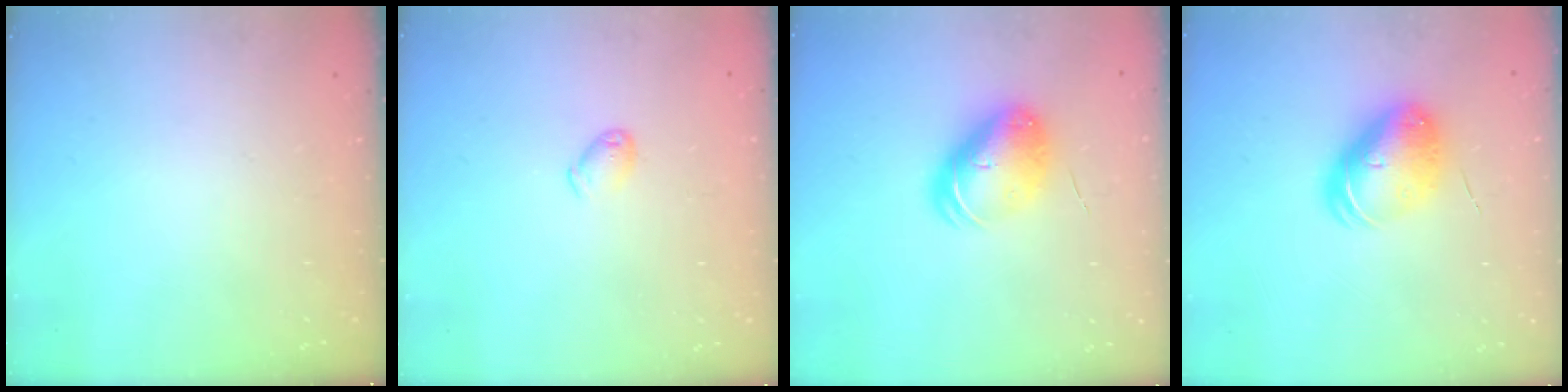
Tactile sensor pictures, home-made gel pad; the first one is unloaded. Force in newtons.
{"total": 4.9, "press": 4.9, "slide": 0.7}
{"total": 8.8, "press": 8.6, "slide": 1.4}
{"total": 9.3, "press": 9.1, "slide": 1.8}